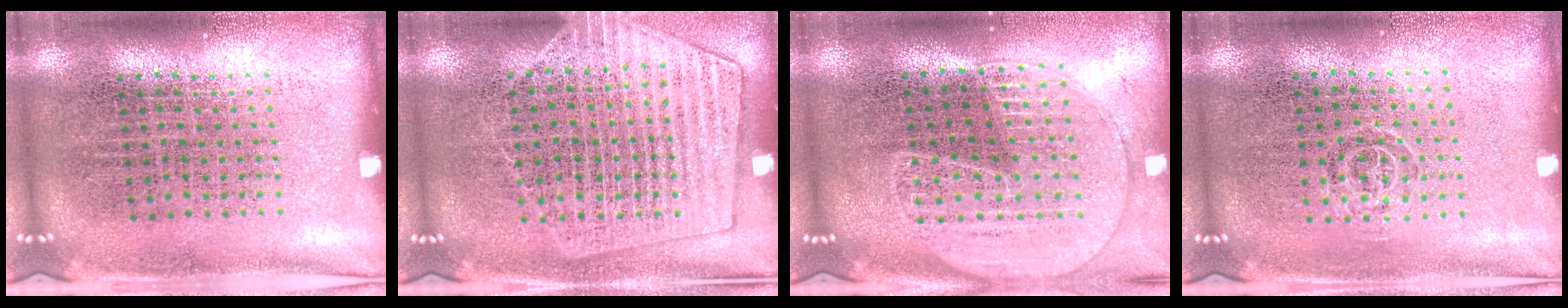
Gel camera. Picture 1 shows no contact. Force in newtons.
{"total": 1.4, "press": 1.4, "slide": 0.3}
{"total": 1.8, "press": 1.7, "slide": 0.6}
{"total": 0.7, "press": 0.5, "slide": 0.6}